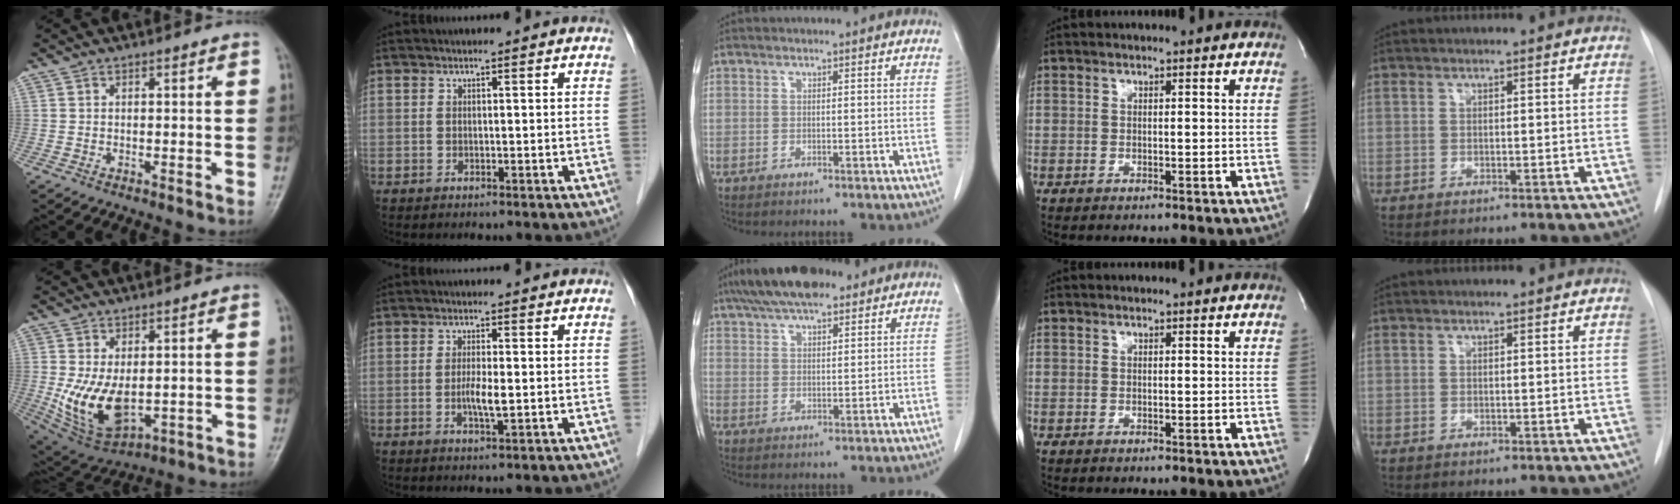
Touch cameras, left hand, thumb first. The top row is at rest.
{"thumb": {"total": 11.2, "force": [-0.5, 6.5, 9.1], "torque": [-0.160, -0.020, 0.015]}, "index": {"total": 3.1, "force": [-1.3, 0.3, 2.9], "torque": [-0.058, -0.011, -0.022]}, "middle": {"total": 10.7, "force": [8.3, 2.9, 6.1], "torque": [-0.106, 0.028, 0.143]}}